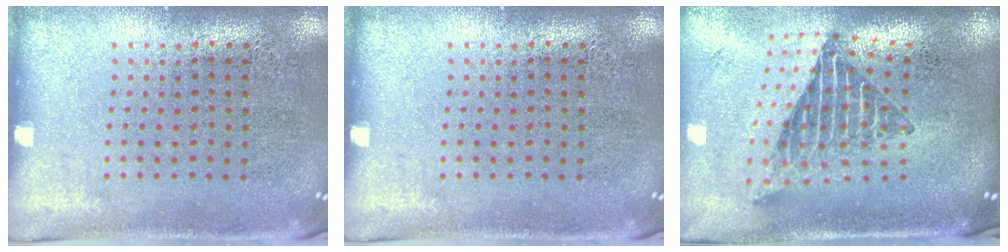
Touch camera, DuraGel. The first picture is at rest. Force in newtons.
{"total": 0.0}
{"total": 2.3, "press": 1.6, "slide": 1.6}